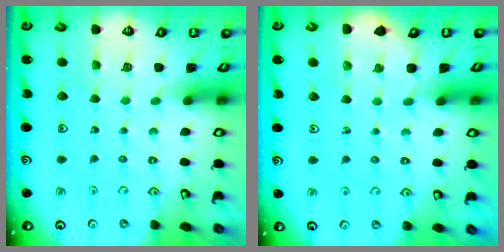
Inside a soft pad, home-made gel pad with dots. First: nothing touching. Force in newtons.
{"total": 3.9, "press": 3.8, "slide": 0.4}